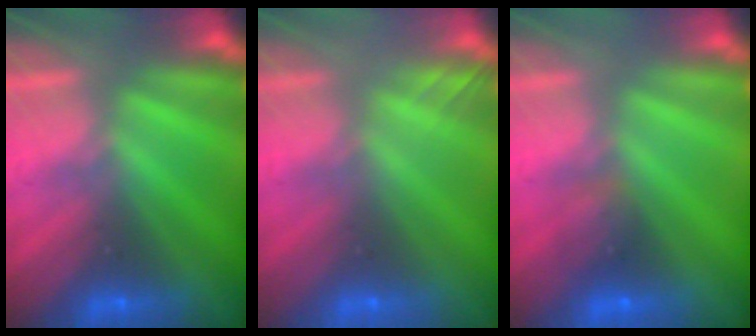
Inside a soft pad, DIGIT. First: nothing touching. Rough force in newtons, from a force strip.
{"total": 2.1}
{"total": 1.5}